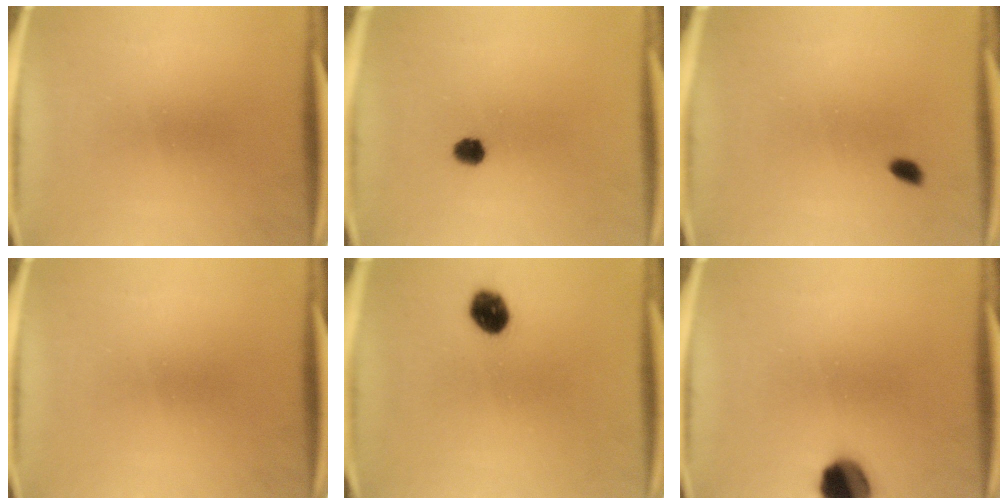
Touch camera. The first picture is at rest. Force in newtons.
{"total": 2.7}
{"total": 1.4}
{"total": 0.0}
{"total": 6.2}
{"total": 9.2}